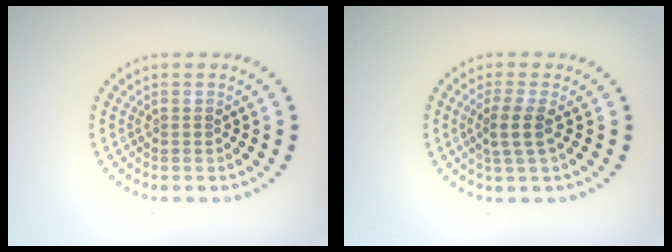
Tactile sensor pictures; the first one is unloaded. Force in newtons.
{"total": 2.3, "press": 1.8, "slide": 1.3}